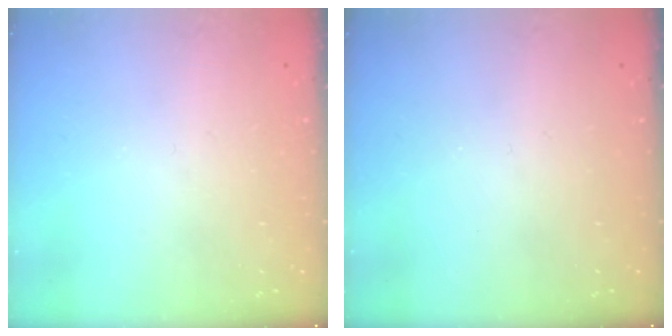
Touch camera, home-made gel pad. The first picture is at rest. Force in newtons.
{"total": 0.0}